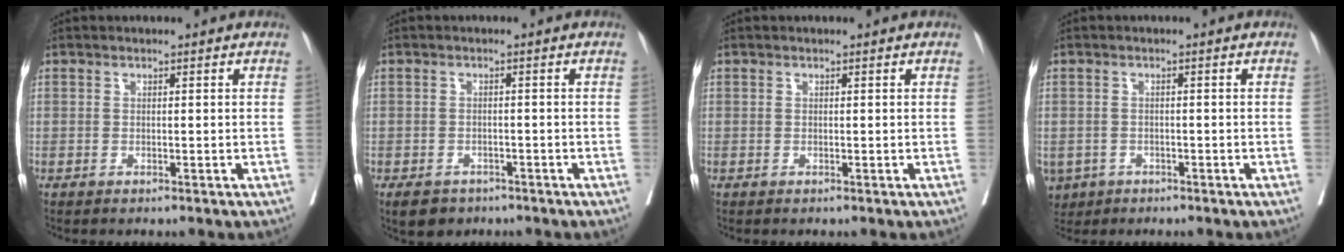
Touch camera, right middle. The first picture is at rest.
{"total": 4.3, "force": [-3.2, 2.7, 1.2], "torque": [-0.016, 0.001, -0.045]}
{"total": 0.0}
{"total": 4.7, "force": [-2.7, 3.8, 1.1], "torque": [-0.021, 0.002, -0.041]}